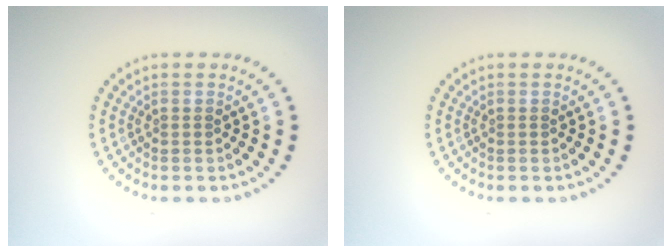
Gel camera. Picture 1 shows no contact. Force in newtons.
{"total": 0.0}